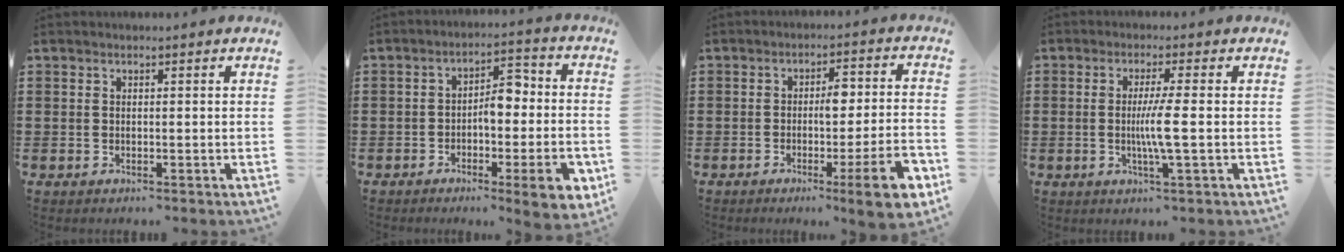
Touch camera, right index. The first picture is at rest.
{"total": 8.8, "force": [-2.5, 3.1, 7.9], "torque": [-0.110, 0.004, -0.042]}
{"total": 9.0, "force": [-2.9, 1.5, 8.4], "torque": [-0.134, -0.004, -0.055]}
{"total": 4.8, "force": [-0.5, -0.3, 4.7], "torque": [-0.091, -0.011, -0.015]}